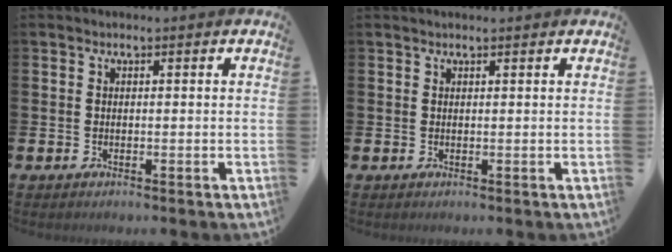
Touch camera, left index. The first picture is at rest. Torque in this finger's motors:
{"motor_torque": [0.84, -1.29, 0.02, 0.03]}